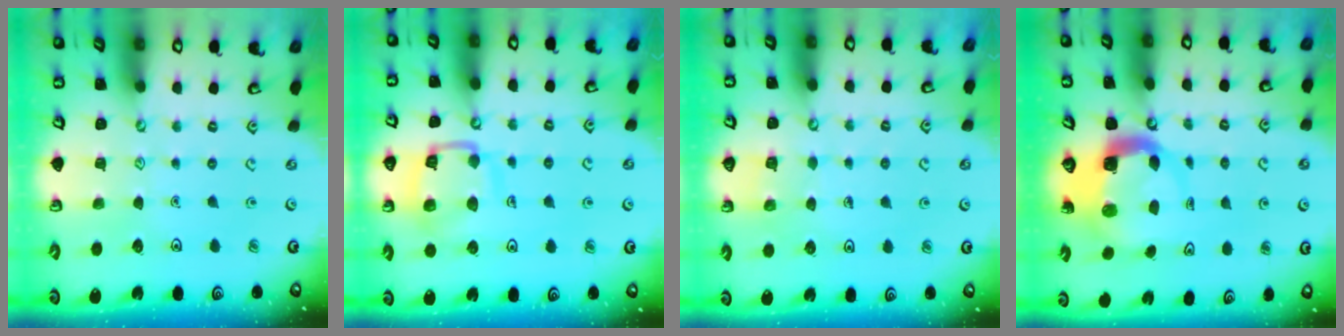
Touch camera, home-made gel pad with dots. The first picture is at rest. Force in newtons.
{"total": 12.2, "press": 12.2, "slide": 1.3}
{"total": 2.7, "press": 2.7, "slide": 0.1}
{"total": 4.0, "press": 4.0, "slide": 0.3}